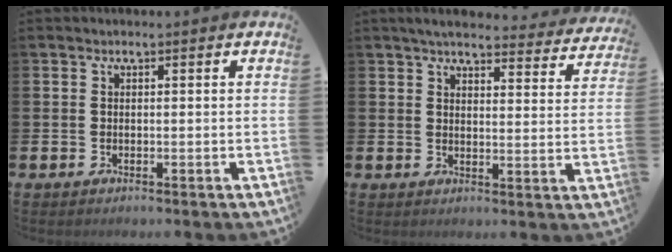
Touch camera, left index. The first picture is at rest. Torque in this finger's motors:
{"motor_torque": [1.07, -1.07, 0.17, 0.06]}